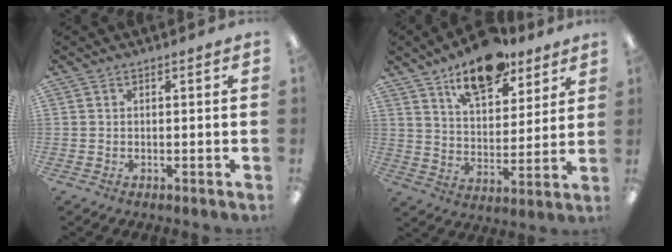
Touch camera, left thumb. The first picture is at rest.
{"total": 15.3, "force": [11.6, 6.8, 7.4], "torque": [-0.106, -0.064, 0.202]}